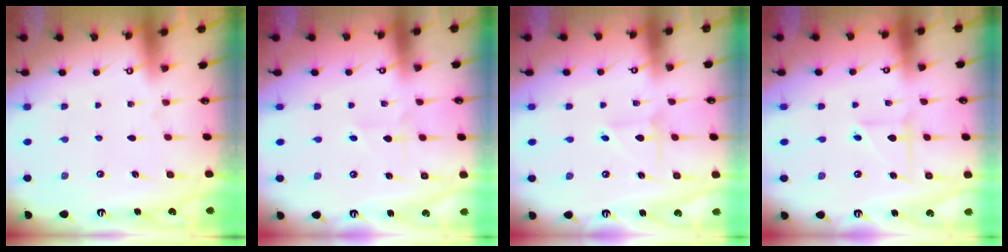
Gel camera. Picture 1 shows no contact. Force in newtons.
{"total": 2.4, "press": 2.4, "slide": 0.2}
{"total": 2.3, "press": 2.3, "slide": 0.2}
{"total": 2.9, "press": 2.9, "slide": 0.2}